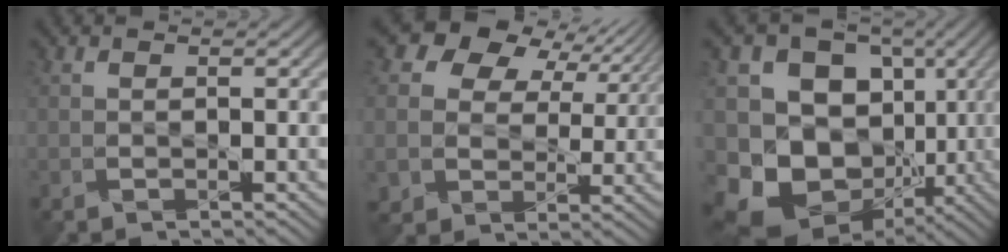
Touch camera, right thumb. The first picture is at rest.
{"total": 11.4, "force": [5.2, 8.6, 5.5], "torque": [-0.136, 0.022, 0.092]}
{"total": 16.9, "force": [-2.6, 14.5, 8.3], "torque": [-0.189, -0.013, -0.048]}